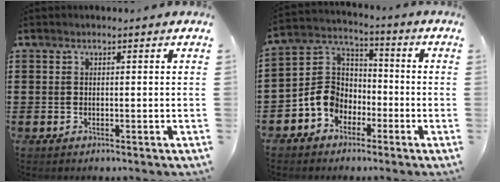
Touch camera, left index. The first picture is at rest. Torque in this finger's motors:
{"motor_torque": [1.13, 1.01, 0.46, 0.07]}